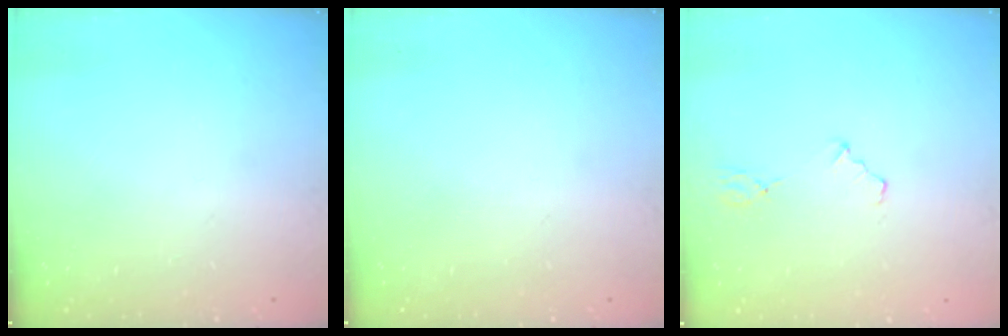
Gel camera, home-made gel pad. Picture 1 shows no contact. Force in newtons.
{"total": 1.5, "press": 1.4, "slide": 0.2}
{"total": 2.9, "press": 2.9, "slide": 0.3}